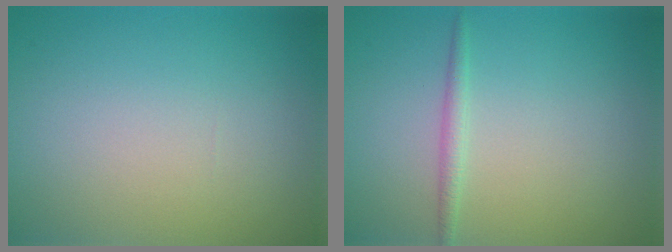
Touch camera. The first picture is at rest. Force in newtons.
{"total": 1.2, "press": 1.2, "slide": 0.0}